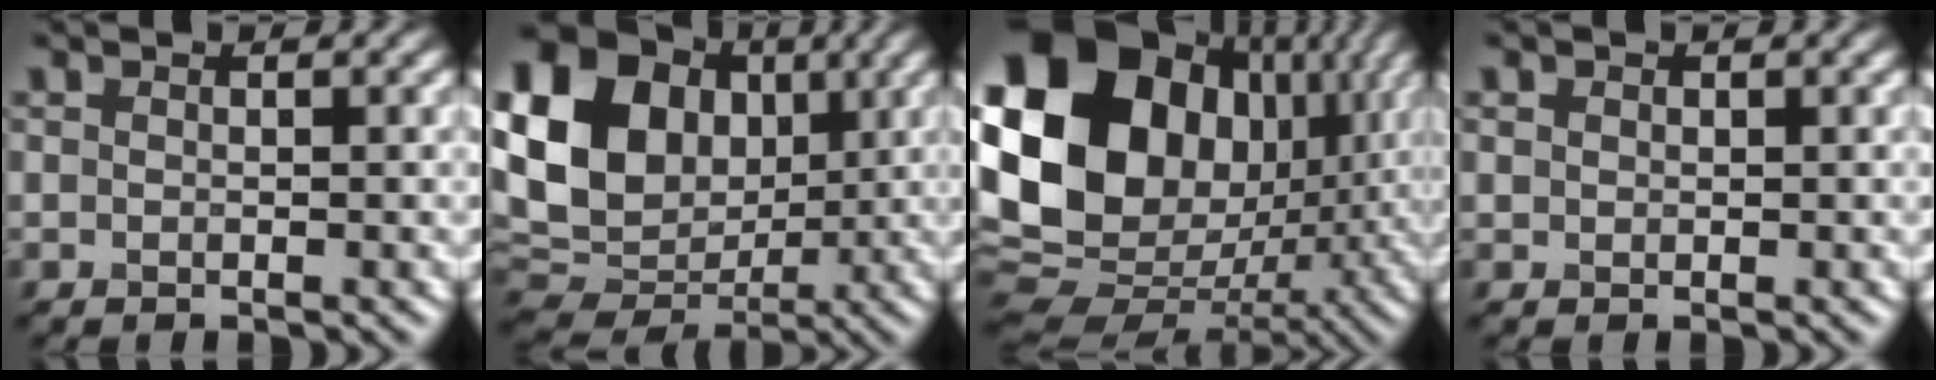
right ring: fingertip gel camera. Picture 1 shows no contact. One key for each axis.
{"total": 19.8, "fx": 4.3, "fy": 16.3, "fz": 10.4, "tx": -0.236, "ty": 0.036, "tz": 0.060}
{"total": 22.0, "fx": 4.2, "fy": 17.4, "fz": 12.7, "tx": -0.257, "ty": 0.009, "tz": 0.075}
{"total": 0.6, "fx": 0.3, "fy": 0.6, "fz": 0.1, "tx": 0.001, "ty": -0.002, "tz": 0.003}